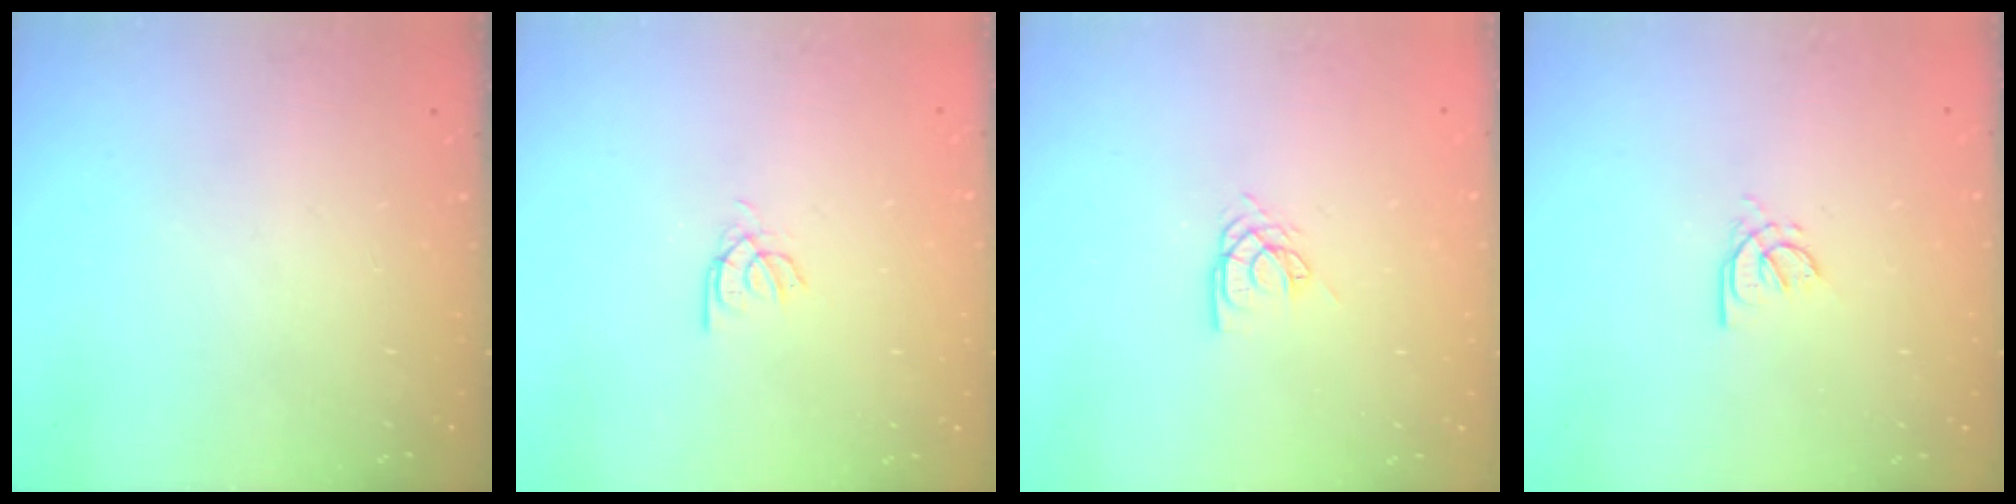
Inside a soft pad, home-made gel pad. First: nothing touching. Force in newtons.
{"total": 2.5, "press": 2.4, "slide": 0.3}
{"total": 6.0, "press": 6.0, "slide": 0.5}
{"total": 2.4, "press": 2.4, "slide": 0.6}